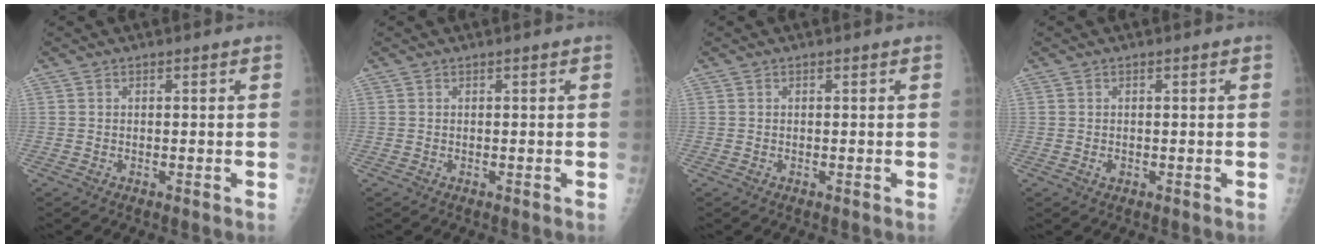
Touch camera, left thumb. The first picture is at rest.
{"total": 0.0}
{"total": 0.0}
{"total": 1.1, "force": [-0.1, 0.8, 0.7], "torque": [-0.006, 0.000, -0.002]}